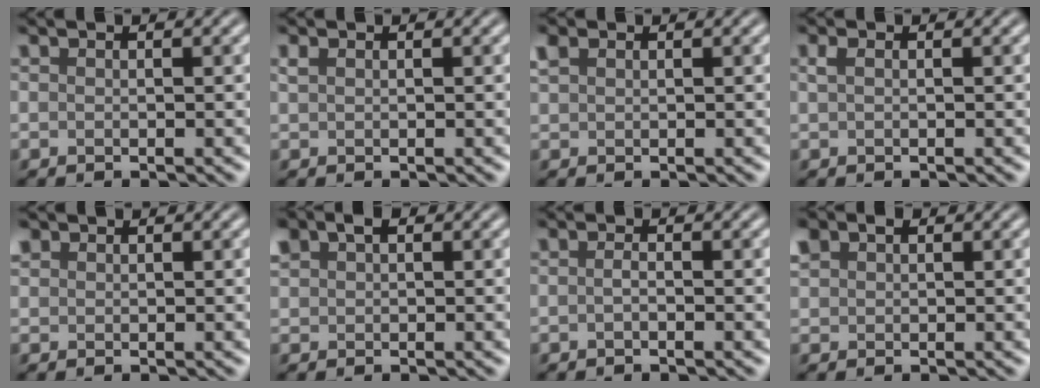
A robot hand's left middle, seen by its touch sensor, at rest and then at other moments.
{"total": 0.7, "force": [0.5, 0.4, 0.4], "torque": [-0.011, 0.003, 0.011]}
{"total": 1.4, "force": [0.9, 0.9, 0.6], "torque": [-0.014, 0.006, 0.020]}
{"total": 0.8, "force": [0.3, 0.4, 0.6], "torque": [-0.017, 0.003, 0.006]}
{"total": 1.0, "force": [0.8, 0.6, 0.1], "torque": [-0.001, 0.003, 0.015]}
{"total": 2.4, "force": [1.4, 1.6, 1.3], "torque": [-0.027, 0.010, 0.024]}
{"total": 0.7, "force": [-0.3, 0.2, 0.6], "torque": [-0.014, 0.000, -0.006]}
{"total": 2.0, "force": [1.1, 1.4, 0.8], "torque": [-0.017, 0.008, 0.021]}